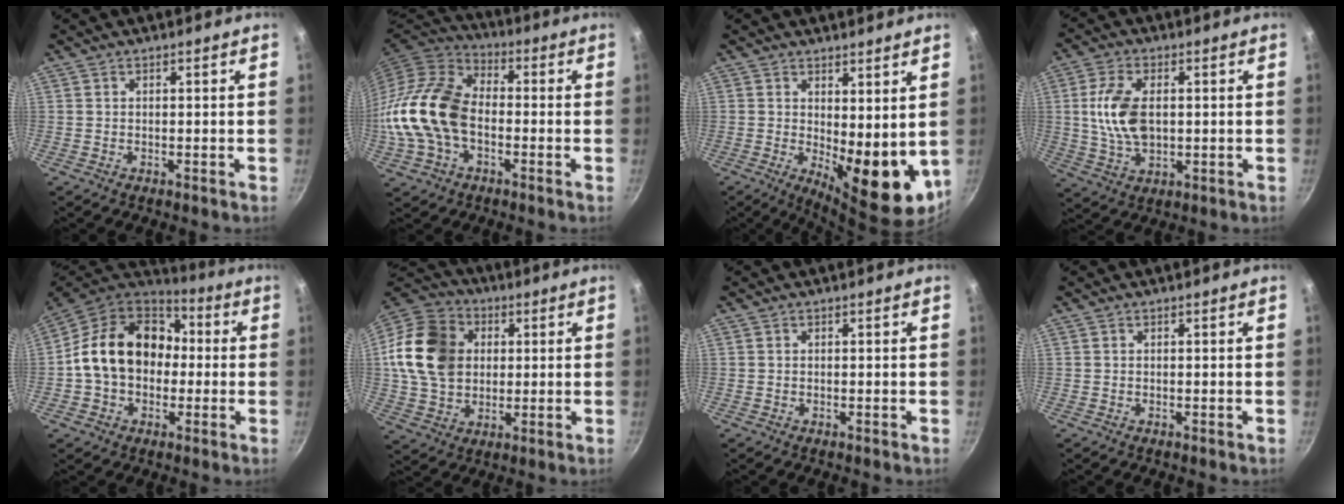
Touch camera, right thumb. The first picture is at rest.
{"total": 17.1, "force": [-2.8, 11.6, 12.3], "torque": [-0.222, 0.033, -0.065]}
{"total": 11.7, "force": [1.5, 5.0, 10.5], "torque": [-0.117, -0.031, 0.034]}
{"total": 10.5, "force": [0.9, 6.0, 8.5], "torque": [-0.160, 0.001, 0.018]}
{"total": 19.5, "force": [0.5, 15.1, 12.4], "torque": [-0.187, 0.047, -0.001]}
{"total": 17.8, "force": [2.8, 14.0, 10.6], "torque": [-0.181, 0.016, 0.043]}
{"total": 0.0}
{"total": 0.0}